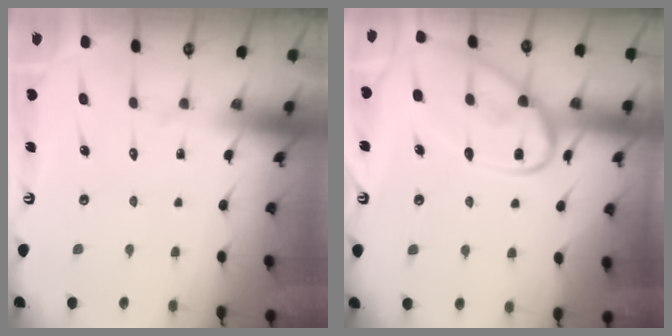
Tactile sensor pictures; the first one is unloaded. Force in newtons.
{"total": 14.7, "press": 14.6, "slide": 1.2}